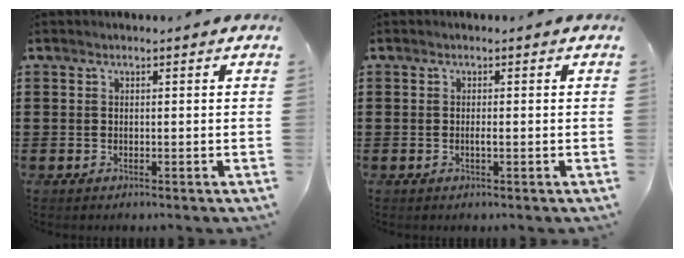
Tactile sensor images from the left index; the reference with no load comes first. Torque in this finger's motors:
{"motor_torque": [0.04, 0.00, 0.00, 0.01]}